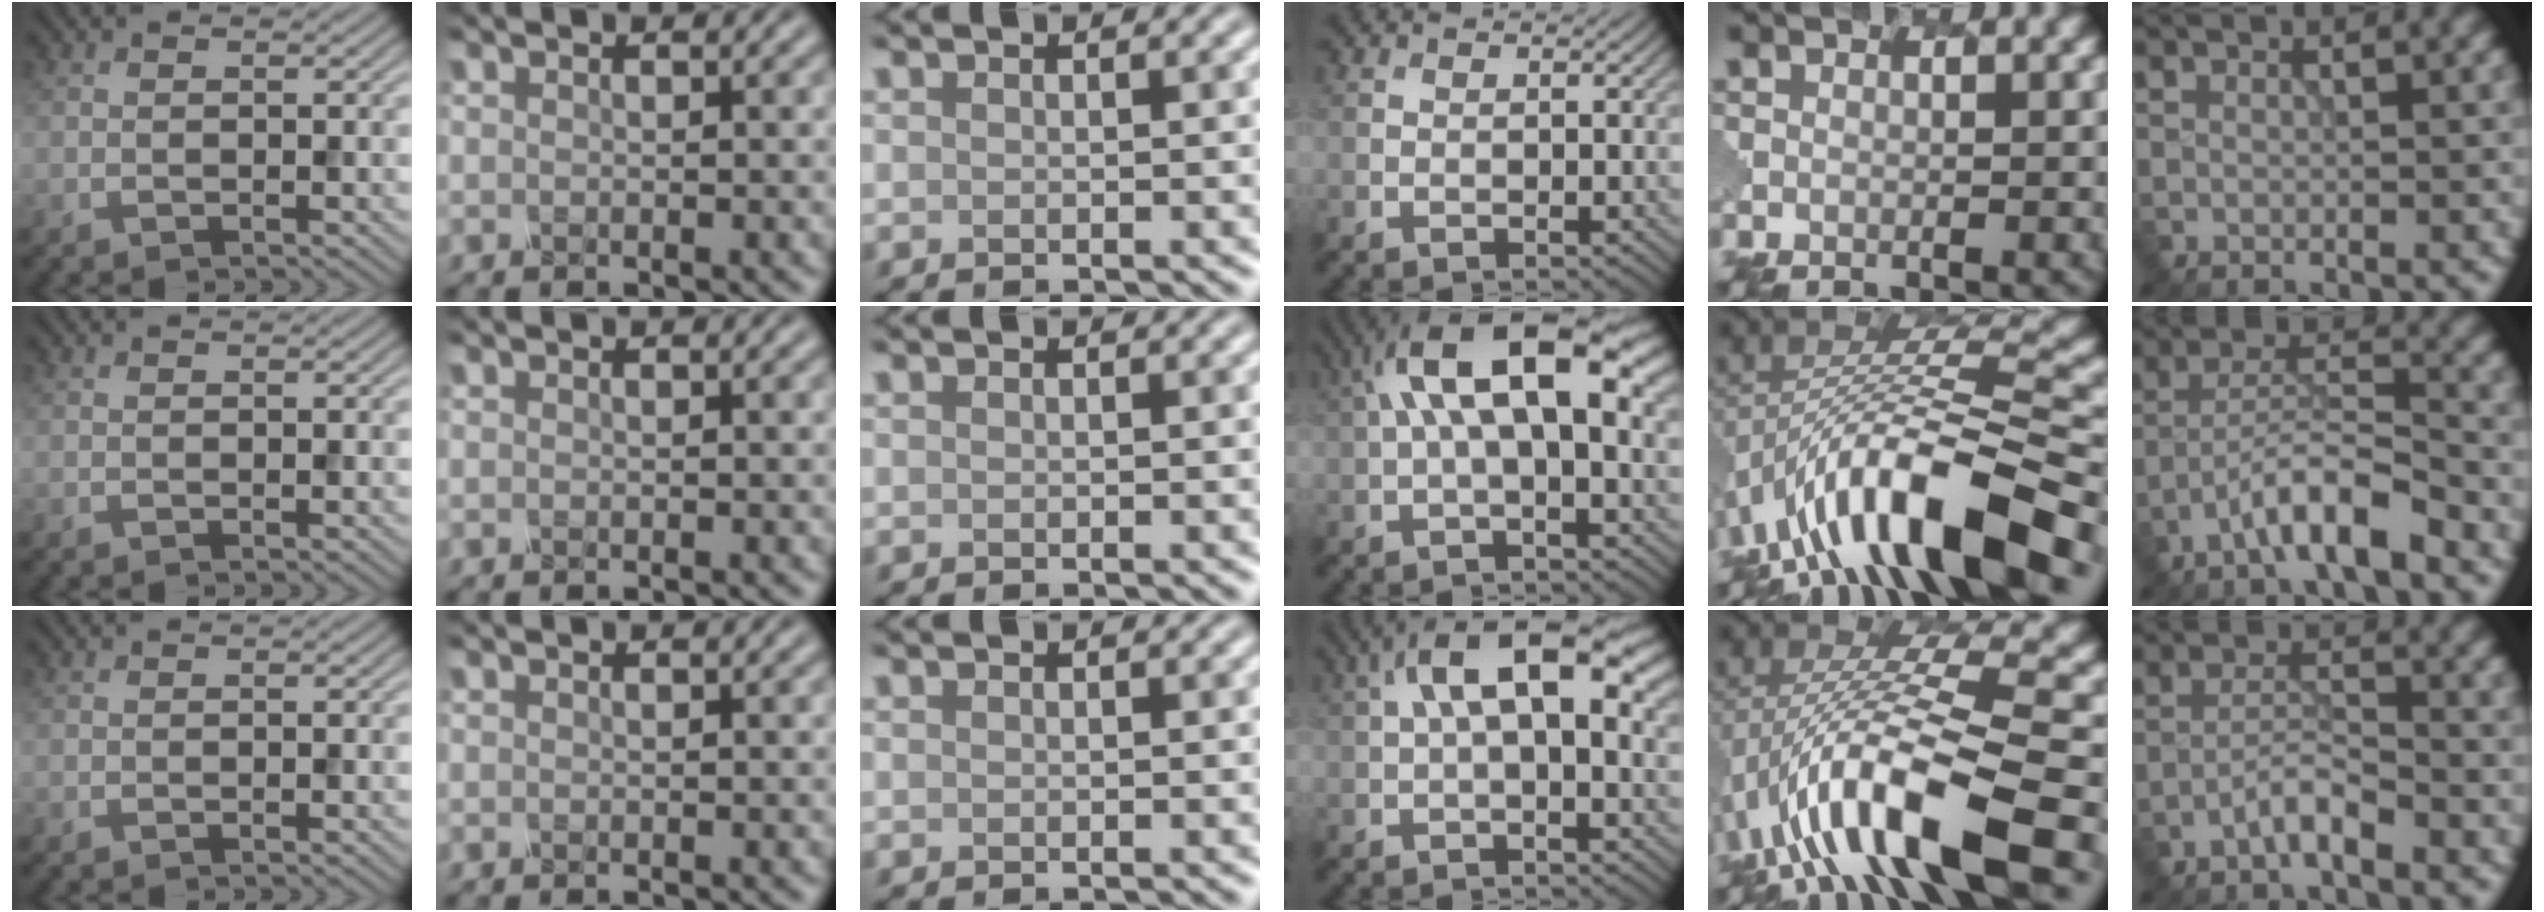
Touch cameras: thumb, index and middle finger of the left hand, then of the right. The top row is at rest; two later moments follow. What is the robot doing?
{"motion": "shake", "object": "salt shaker"}